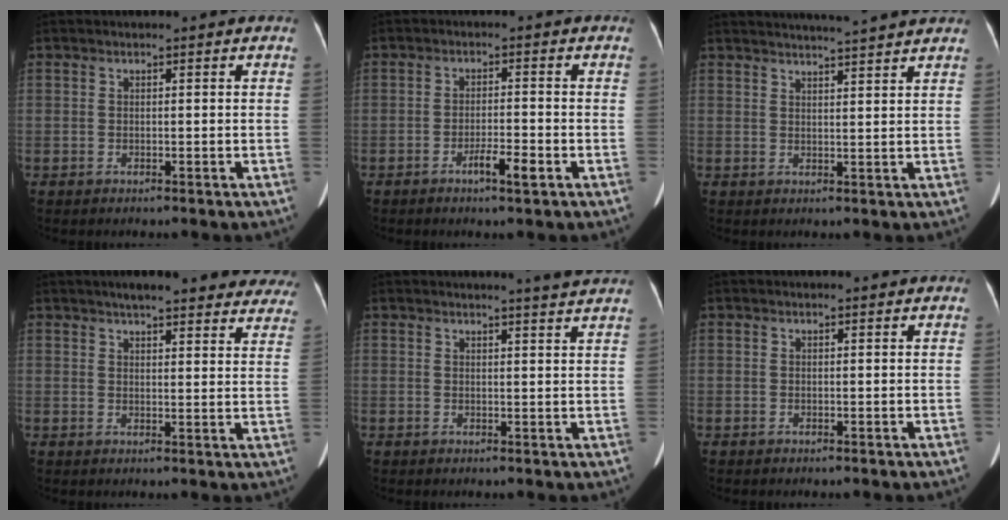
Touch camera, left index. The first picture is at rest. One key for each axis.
{"total": 3.4, "fx": -1.9, "fy": 0.3, "fz": 2.8, "tx": -0.051, "ty": -0.001, "tz": -0.033}
{"total": 10.2, "fx": 9.5, "fy": -0.5, "fz": 3.6, "tx": -0.059, "ty": 0.019, "tz": 0.116}
{"total": 20.1, "fx": 17.6, "fy": 4.3, "fz": 8.8, "tx": -0.100, "ty": 0.003, "tz": 0.196}
{"total": 5.1, "fx": 4.7, "fy": -0.8, "fz": 1.8, "tx": -0.026, "ty": -0.004, "tz": 0.040}
{"total": 0.7, "fx": 0.6, "fy": 0.1, "fz": 0.2, "tx": -0.010, "ty": 0.005, "tz": 0.006}